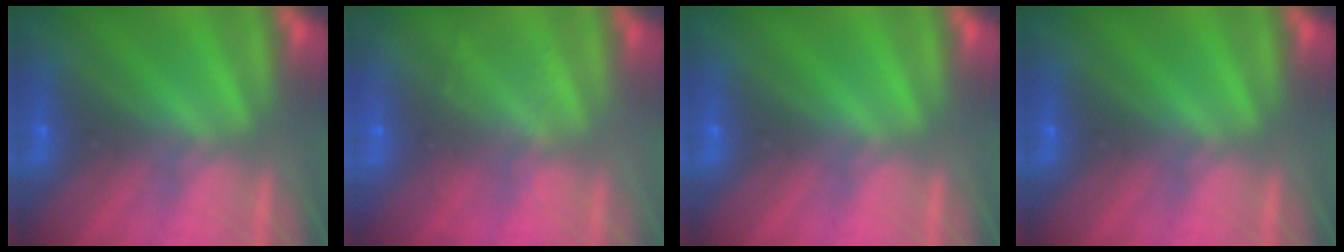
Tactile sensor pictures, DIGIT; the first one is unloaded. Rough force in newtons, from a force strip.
{"total": 2.0}
{"total": 0.0}
{"total": 0.0}